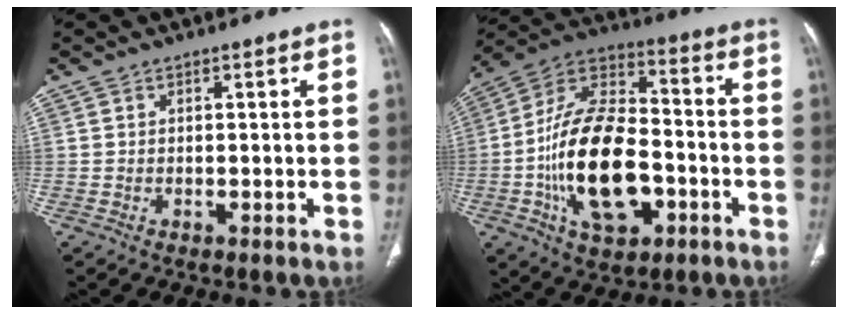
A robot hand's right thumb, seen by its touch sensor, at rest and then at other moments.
{"total": 22.2, "force": [-5.5, 12.2, 17.8], "torque": [-0.302, 0.031, -0.092]}